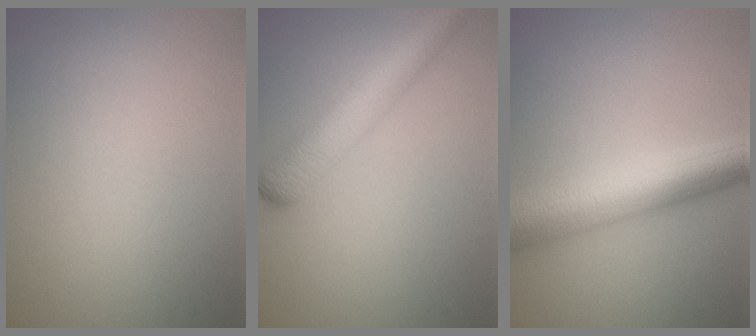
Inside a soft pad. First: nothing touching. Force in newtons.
{"total": 4.7, "press": 4.7, "slide": 0.2}
{"total": 7.7, "press": 7.7, "slide": 0.1}